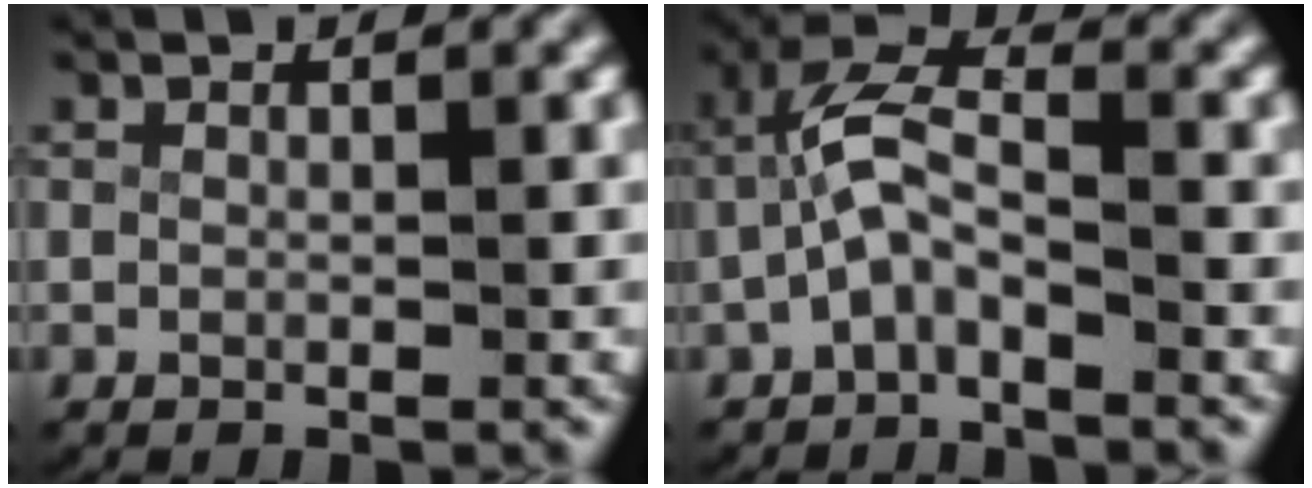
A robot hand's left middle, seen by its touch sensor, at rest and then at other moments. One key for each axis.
{"total": 4.6, "fx": -0.7, "fy": 2.9, "fz": 3.5, "tx": -0.075, "ty": -0.007, "tz": -0.019}